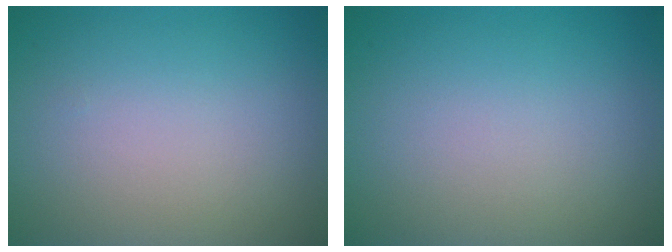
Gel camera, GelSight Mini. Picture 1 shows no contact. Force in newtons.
{"total": 0.0}